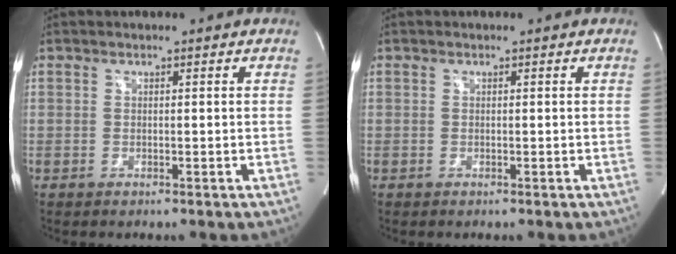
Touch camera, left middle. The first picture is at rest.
{"total": 0.0}